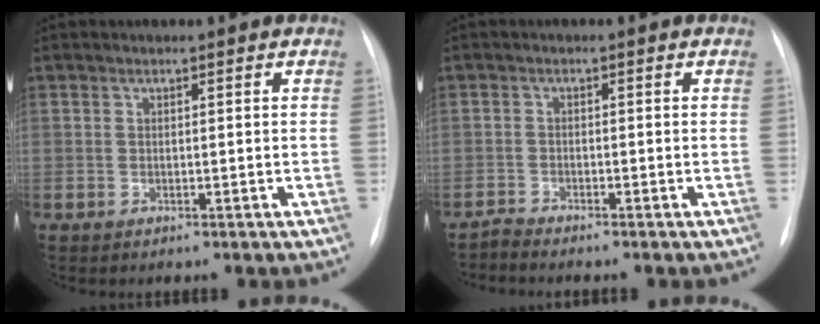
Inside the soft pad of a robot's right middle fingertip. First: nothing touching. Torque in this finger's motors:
{"motor_torque": [0.00, -0.02, -0.03, 0.00]}